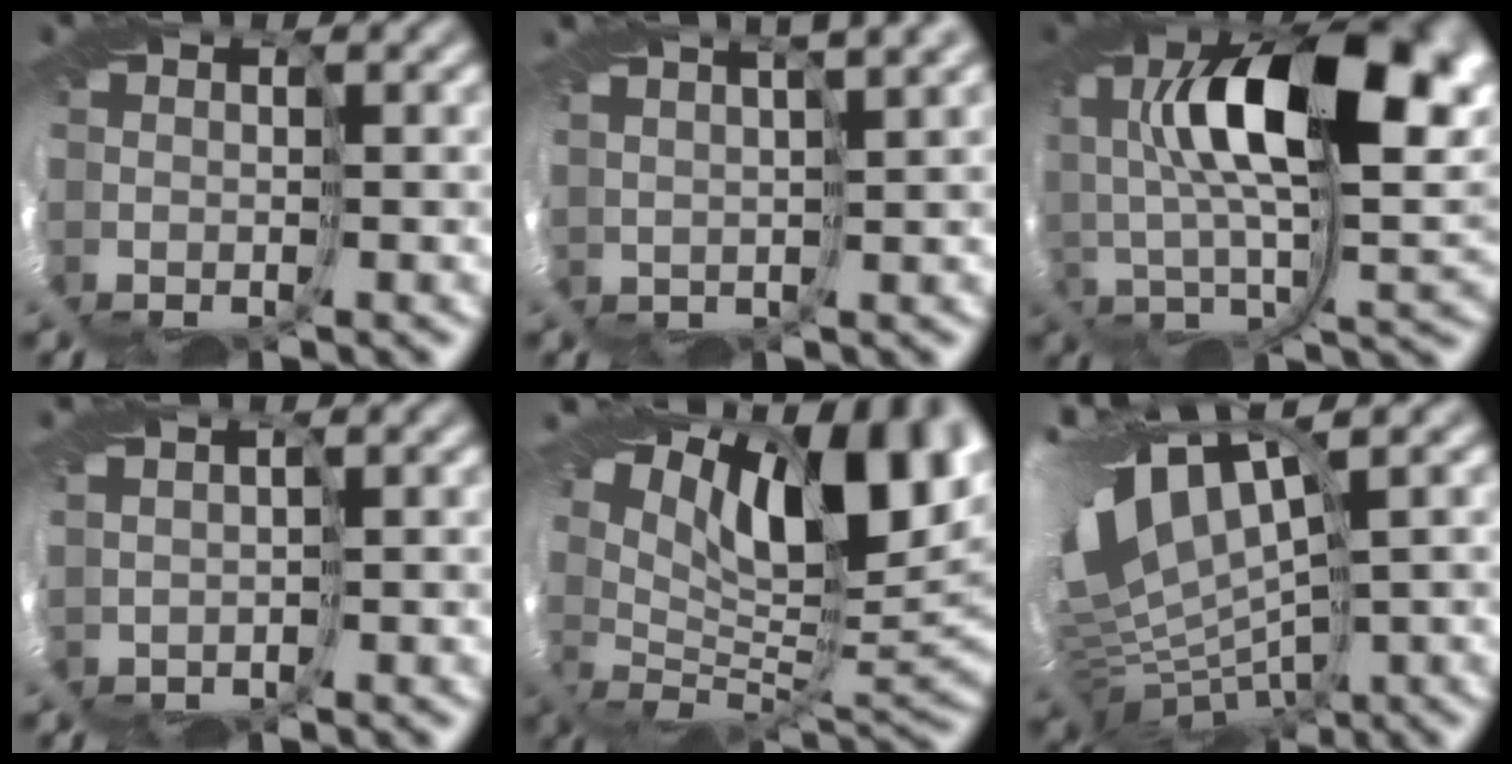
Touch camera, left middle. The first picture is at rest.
{"total": 3.7, "force": [3.1, -1.5, 1.3], "torque": [0.009, 0.031, 0.016]}
{"total": 10.8, "force": [2.4, 3.8, 9.8], "torque": [-0.163, -0.011, 0.038]}
{"total": 2.7, "force": [0.4, -2.0, -1.8], "torque": [0.030, 0.004, 0.012]}
{"total": 10.2, "force": [5.8, 2.5, 8.0], "torque": [-0.110, -0.001, 0.100]}
{"total": 10.6, "force": [1.2, 4.6, 9.4], "torque": [-0.190, -0.015, 0.062]}